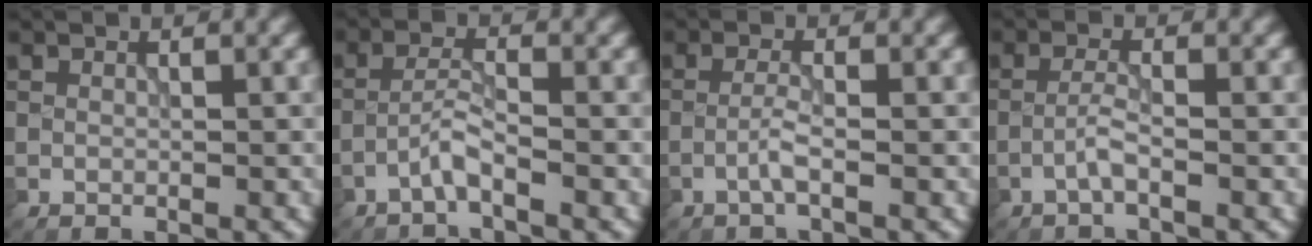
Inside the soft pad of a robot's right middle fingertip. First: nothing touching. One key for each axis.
{"total": 2.0, "fx": -1.5, "fy": 0.1, "fz": 1.4, "tx": -0.029, "ty": 0.009, "tz": -0.035}
{"total": 1.6, "fx": -0.8, "fy": 0.1, "fz": 1.4, "tx": -0.030, "ty": 0.007, "tz": -0.020}
{"total": 1.7, "fx": -0.9, "fy": 0.1, "fz": 1.4, "tx": -0.029, "ty": 0.008, "tz": -0.024}